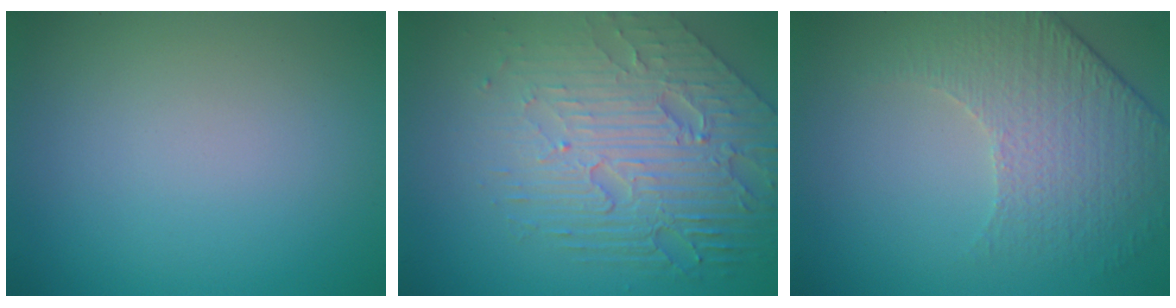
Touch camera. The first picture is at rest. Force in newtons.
{"total": 8.3, "press": 5.6, "slide": 6.1}
{"total": 4.5, "press": 3.6, "slide": 2.7}